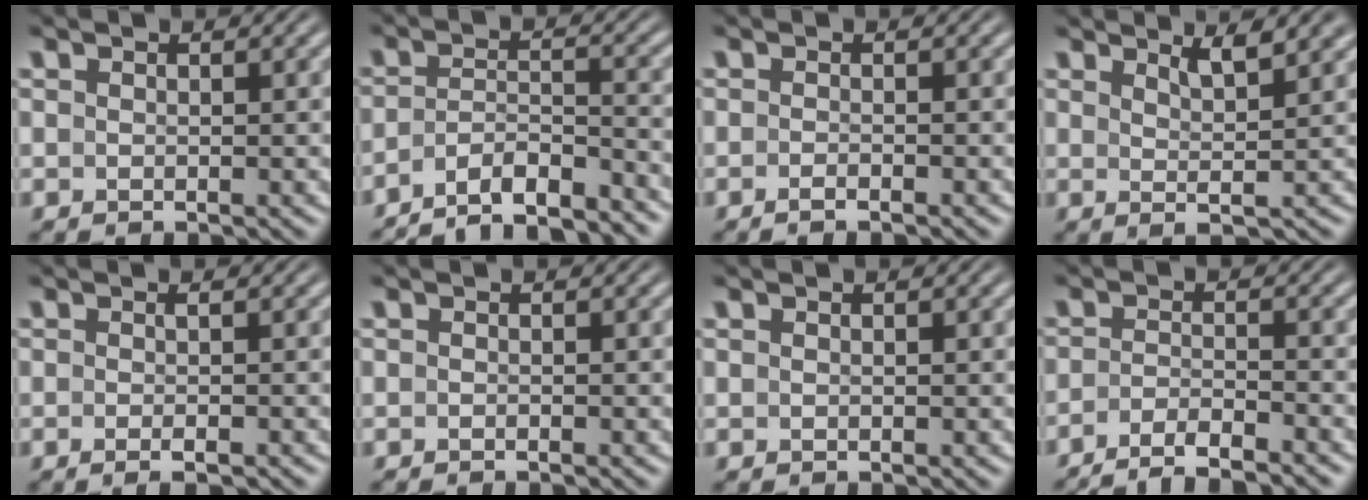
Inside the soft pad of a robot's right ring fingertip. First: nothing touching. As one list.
[{"total": 9.0, "force": [-7.8, 3.6, 2.5], "torque": [-0.047, -0.033, -0.121]}, {"total": 1.3, "force": [-1.2, -0.3, 0.5], "torque": [-0.010, 0.001, -0.023]}, {"total": 2.8, "force": [1.3, -0.4, 2.4], "torque": [-0.038, -0.013, 0.030]}, {"total": 1.8, "force": [-1.4, -0.3, 1.1], "torque": [-0.023, -0.003, -0.020]}, {"total": 0.7, "force": [-0.6, -0.4, 0.1], "torque": [0.000, 0.001, -0.012]}, {"total": 0.0}, {"total": 5.9, "force": [-5.4, 1.3, 2.1], "torque": [-0.030, -0.013, -0.080]}]